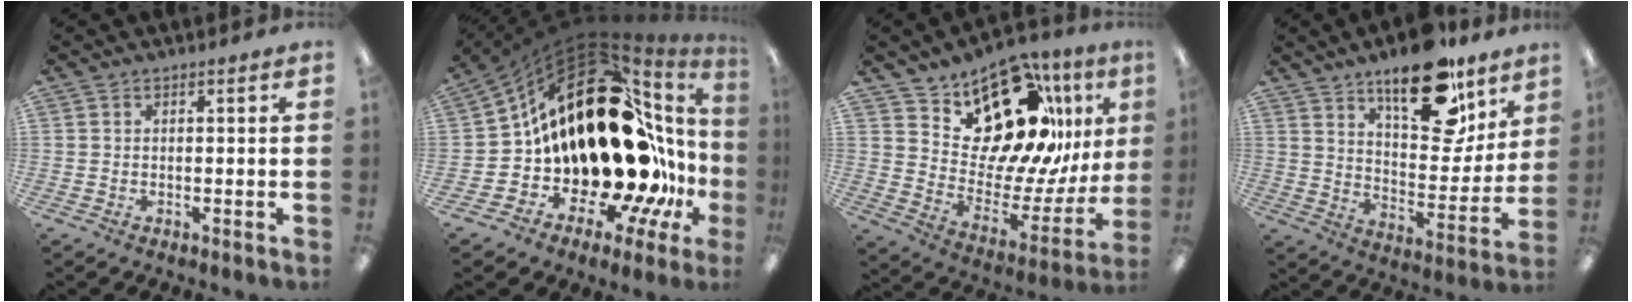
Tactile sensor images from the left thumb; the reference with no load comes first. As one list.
[{"total": 30.2, "force": [4.2, 13.7, 26.5], "torque": [-0.422, -0.082, 0.106]}, {"total": 21.2, "force": [14.0, 10.6, 11.8], "torque": [-0.158, -0.101, 0.243]}, {"total": 21.8, "force": [14.8, 9.6, 12.8], "torque": [-0.163, -0.093, 0.245]}]